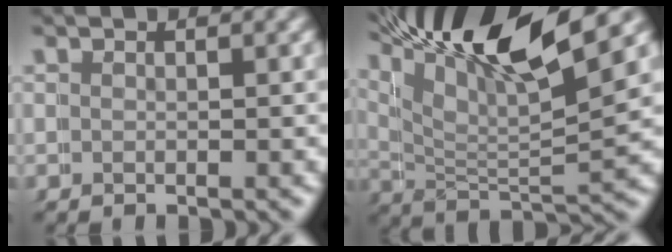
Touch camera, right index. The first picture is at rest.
{"total": 12.0, "force": [7.1, 4.6, 8.6], "torque": [-0.158, 0.017, 0.110]}